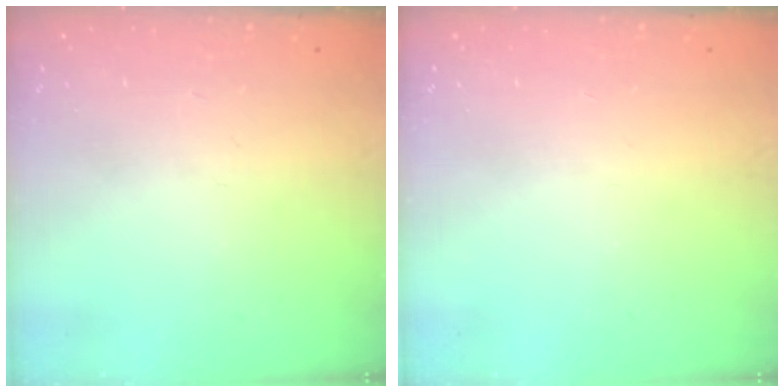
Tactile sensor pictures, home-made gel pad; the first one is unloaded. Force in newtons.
{"total": 0.0}